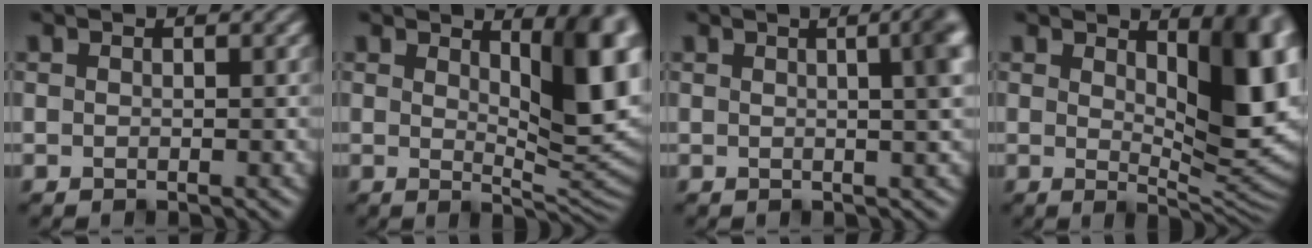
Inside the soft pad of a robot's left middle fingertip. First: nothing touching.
{"total": 10.1, "force": [3.7, 3.4, 8.7], "torque": [-0.096, 0.004, 0.054]}
{"total": 7.8, "force": [2.6, 3.6, 6.5], "torque": [-0.021, 0.045, 0.002]}
{"total": 11.1, "force": [3.6, 4.2, 9.6], "torque": [-0.103, 0.006, 0.052]}